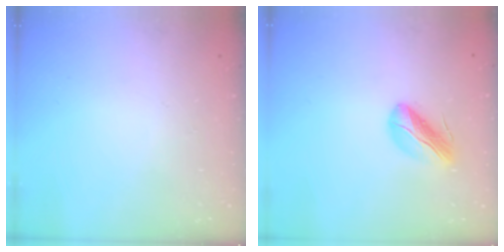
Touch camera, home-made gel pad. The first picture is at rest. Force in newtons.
{"total": 8.0, "press": 7.8, "slide": 2.0}